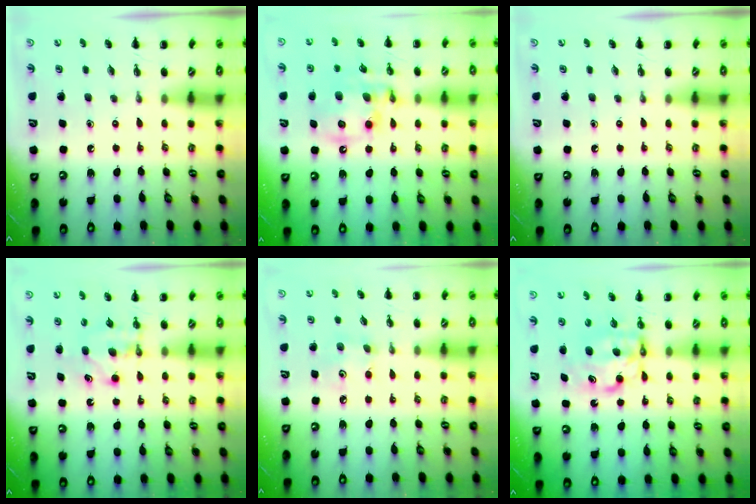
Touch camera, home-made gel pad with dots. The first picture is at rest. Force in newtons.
{"total": 13.9, "press": 13.6, "slide": 2.9}
{"total": 0.0}
{"total": 5.0, "press": 4.8, "slide": 1.3}
{"total": 4.0, "press": 3.9, "slide": 1.1}
{"total": 6.6, "press": 6.6, "slide": 0.5}